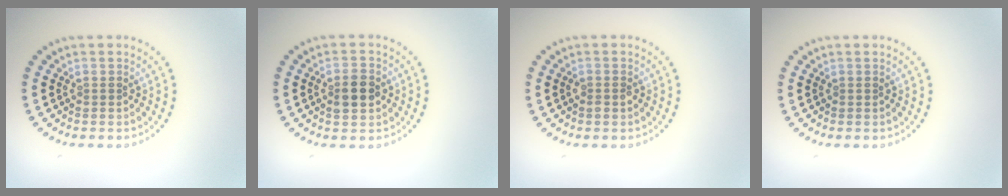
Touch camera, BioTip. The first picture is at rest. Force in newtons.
{"total": 2.9, "press": 2.9, "slide": 0.1}
{"total": 1.0, "press": 1.0, "slide": 0.3}
{"total": 0.0}